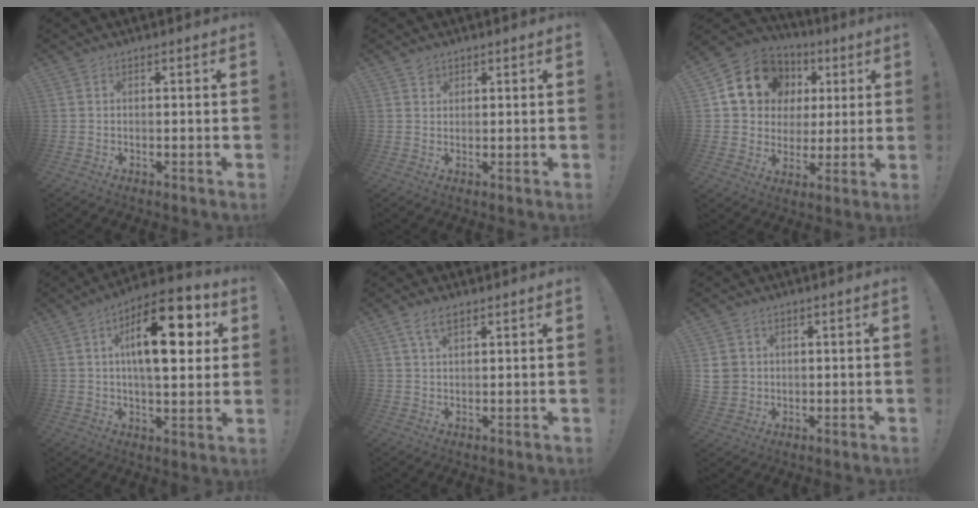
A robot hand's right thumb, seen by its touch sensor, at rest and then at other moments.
{"total": 1.9, "force": [1.5, 1.2, 0.3], "torque": [0.005, -0.010, 0.025]}
{"total": 16.8, "force": [6.4, 13.8, 7.1], "torque": [-0.103, -0.023, 0.141]}
{"total": 20.6, "force": [6.0, 8.2, 18.0], "torque": [-0.273, -0.015, 0.087]}
{"total": 5.1, "force": [2.9, 2.3, 3.4], "torque": [-0.054, -0.005, 0.053]}
{"total": 6.2, "force": [1.8, 5.5, 2.0], "torque": [-0.040, -0.009, 0.038]}